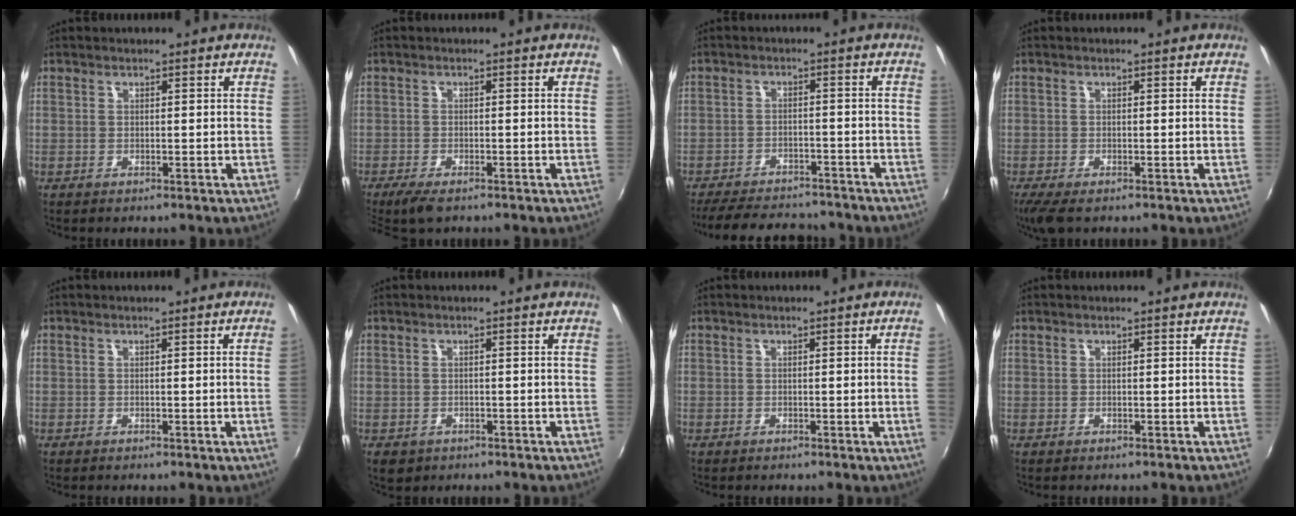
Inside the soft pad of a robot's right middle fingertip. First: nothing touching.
{"total": 4.3, "force": [-3.3, 1.2, 2.6], "torque": [-0.066, -0.017, -0.061]}
{"total": 17.2, "force": [-14.8, 5.4, 6.7], "torque": [-0.151, -0.001, -0.204]}
{"total": 4.4, "force": [-2.9, 1.2, 3.1], "torque": [-0.063, -0.022, -0.047]}
{"total": 1.6, "force": [0.0, -1.0, 1.3], "torque": [-0.011, -0.012, 0.003]}
{"total": 2.9, "force": [-1.4, 2.3, 1.2], "torque": [-0.028, -0.008, -0.017]}
{"total": 1.9, "force": [-0.1, -1.2, 1.5], "torque": [-0.020, -0.013, 0.003]}
{"total": 0.0}